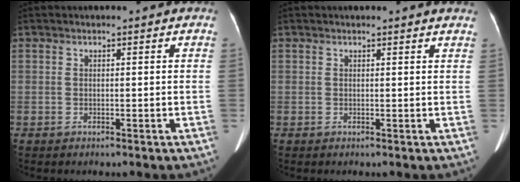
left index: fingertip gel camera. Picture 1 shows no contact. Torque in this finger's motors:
{"motor_torque": [0.72, -0.83, 0.07, 0.00]}